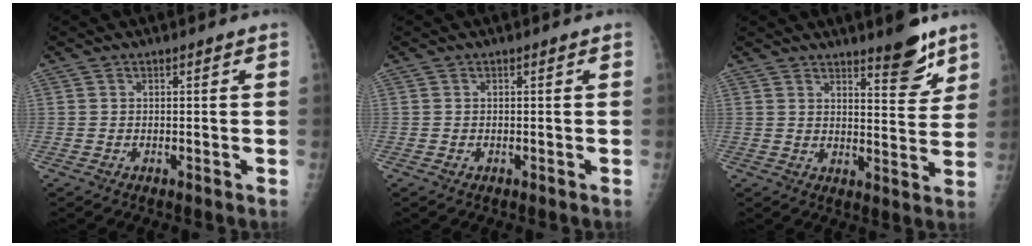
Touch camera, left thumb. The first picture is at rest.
{"total": 0.6, "force": [0.0, 0.4, 0.4], "torque": [-0.007, 0.001, 0.001]}
{"total": 8.2, "force": [6.0, 2.2, 5.1], "torque": [-0.049, -0.046, 0.086]}